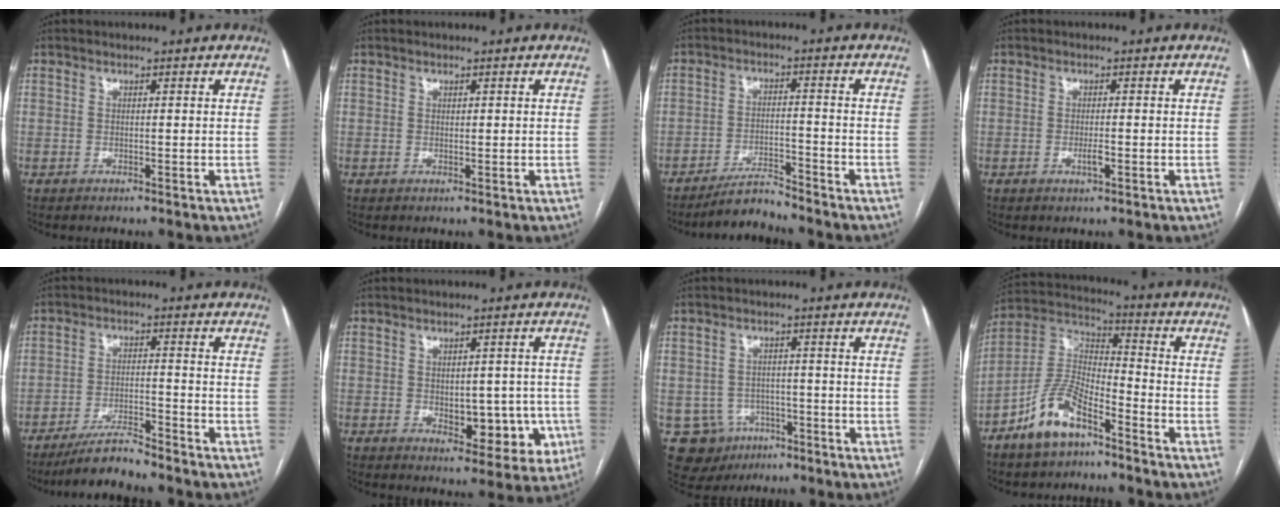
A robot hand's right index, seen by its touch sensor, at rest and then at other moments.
{"total": 0.0}
{"total": 4.9, "force": [-4.8, 0.1, 1.1], "torque": [-0.019, -0.011, -0.085]}
{"total": 1.6, "force": [-0.6, 0.3, 1.4], "torque": [-0.028, -0.002, -0.009]}
{"total": 6.6, "force": [-6.0, 0.4, 2.8], "torque": [-0.052, -0.017, -0.110]}
{"total": 8.9, "force": [-1.6, 5.3, 6.9], "torque": [-0.065, 0.012, -0.006]}
{"total": 8.3, "force": [-3.4, 7.4, 1.4], "torque": [-0.034, 0.010, -0.037]}
{"total": 10.3, "force": [-6.8, 3.8, 6.7], "torque": [-0.147, 0.012, -0.132]}